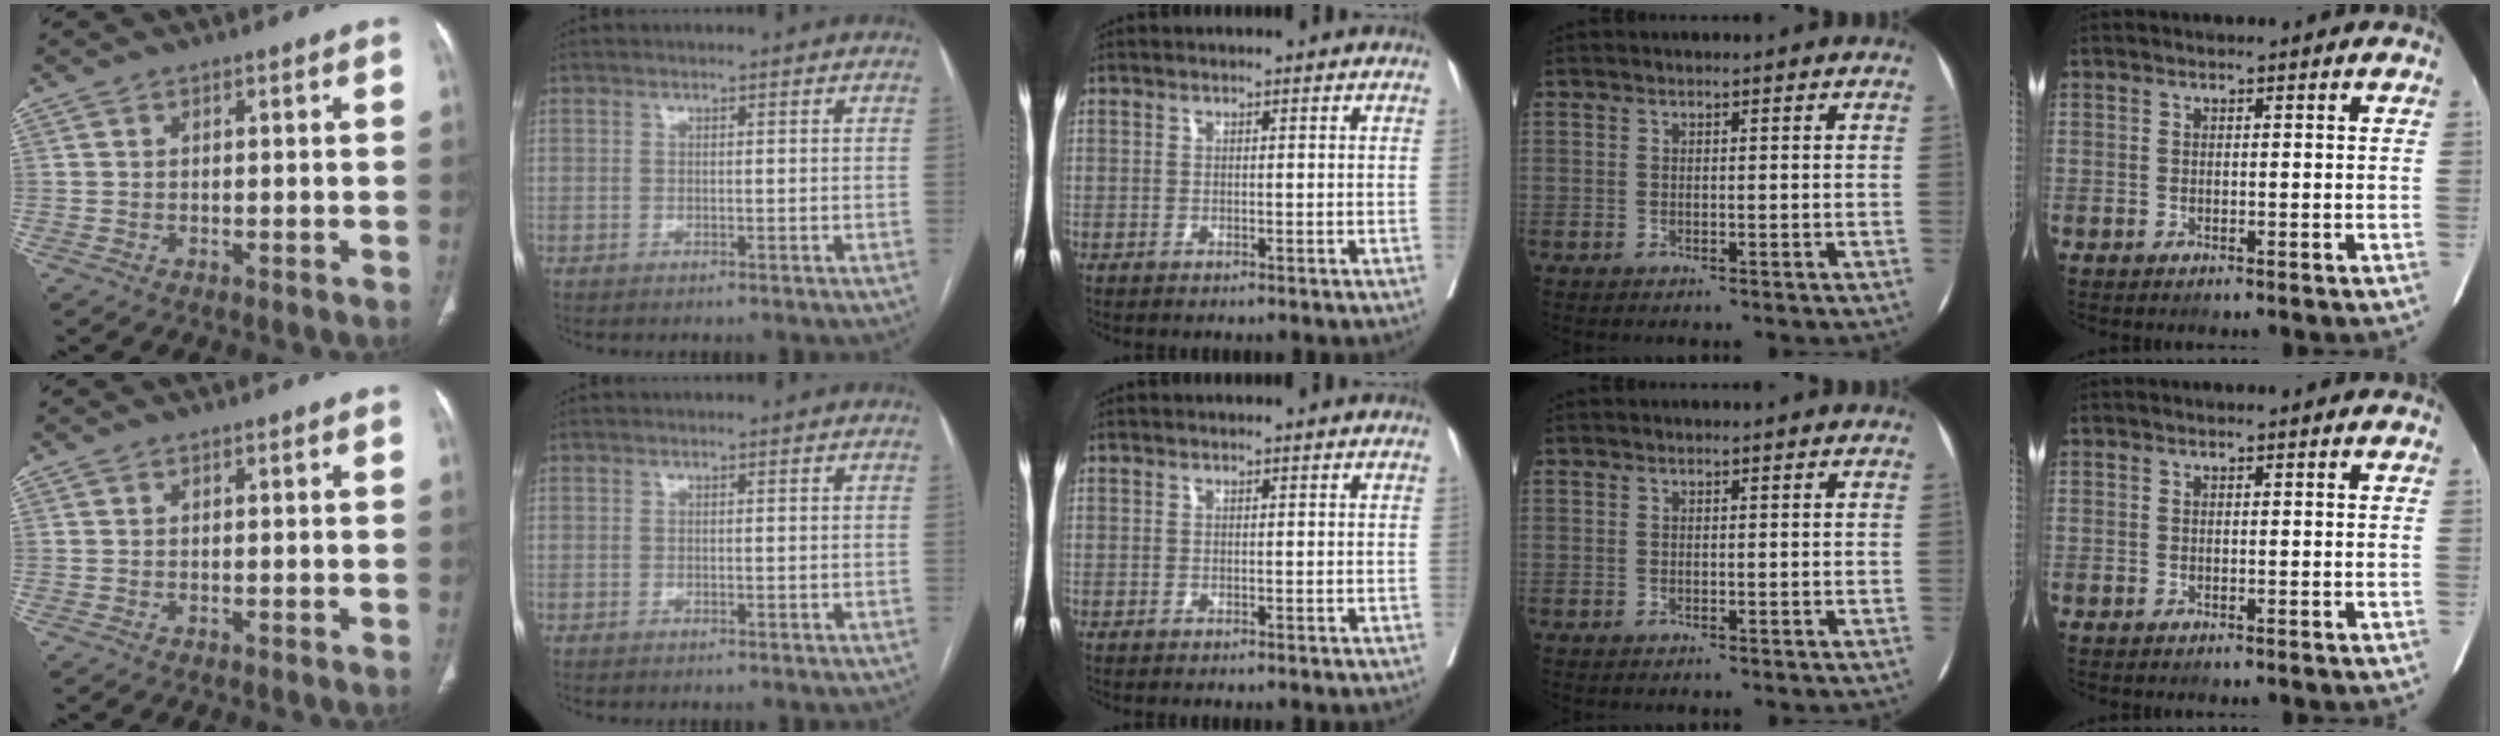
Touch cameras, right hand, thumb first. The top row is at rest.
{}